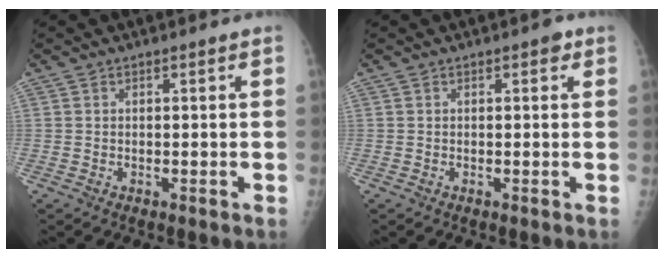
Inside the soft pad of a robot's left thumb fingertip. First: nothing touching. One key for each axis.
{"total": 1.3, "fx": 0.6, "fy": 0.7, "fz": 0.9, "tx": -0.004, "ty": 0.001, "tz": 0.004}